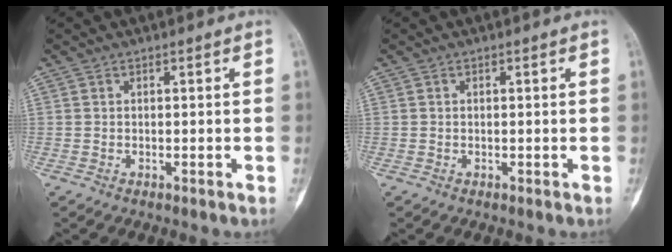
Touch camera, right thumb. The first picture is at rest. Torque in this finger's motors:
{"motor_torque": [0.25, -0.02, 0.14, 0.01, 0.03]}